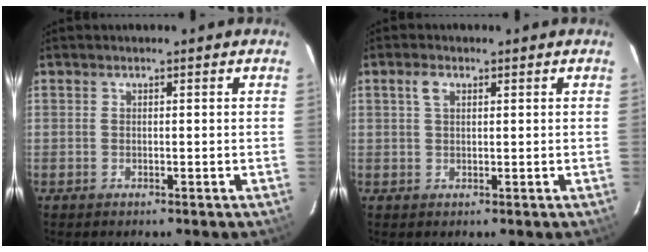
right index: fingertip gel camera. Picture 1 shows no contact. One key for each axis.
{"total": 2.3, "fx": 1.0, "fy": 1.2, "fz": 1.6, "tx": -0.033, "ty": 0.007, "tz": 0.019}